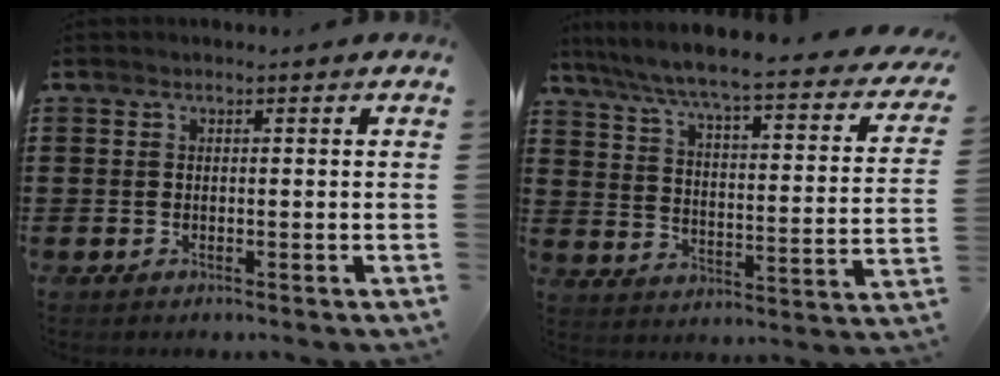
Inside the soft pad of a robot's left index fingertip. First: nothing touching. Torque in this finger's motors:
{"motor_torque": [1.28, -0.86, 1.05, 0.21]}